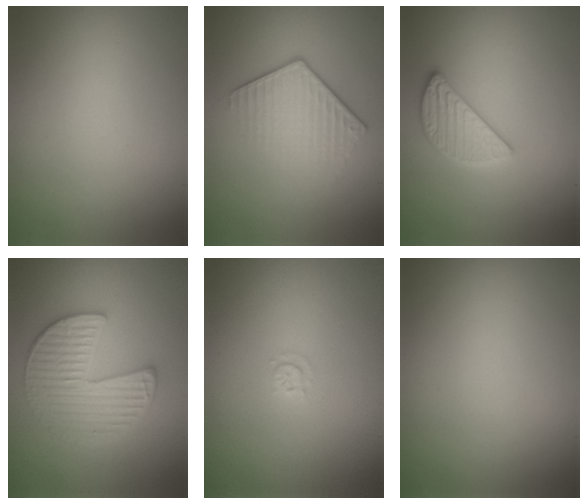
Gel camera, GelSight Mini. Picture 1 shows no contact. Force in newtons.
{"total": 4.2, "press": 2.9, "slide": 3.0}
{"total": 2.8, "press": 2.8, "slide": 0.1}
{"total": 4.3, "press": 4.3, "slide": 0.6}
{"total": 0.9, "press": 0.9, "slide": 0.1}
{"total": 0.0}